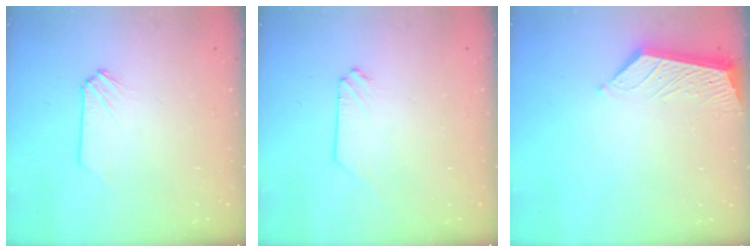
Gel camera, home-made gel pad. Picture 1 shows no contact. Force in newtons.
{"total": 0.0}
{"total": 4.7, "press": 4.7, "slide": 0.1}